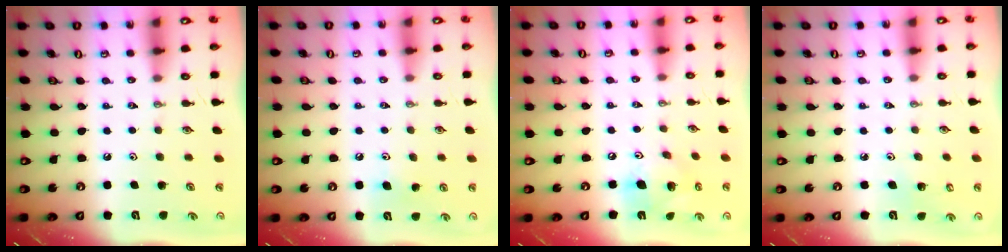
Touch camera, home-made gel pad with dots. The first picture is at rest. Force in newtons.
{"total": 5.8, "press": 5.6, "slide": 1.5}
{"total": 14.1, "press": 13.8, "slide": 2.9}
{"total": 2.5, "press": 2.4, "slide": 0.6}